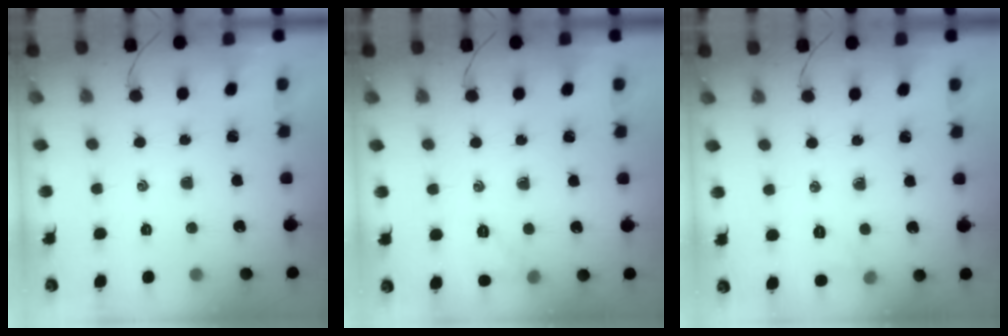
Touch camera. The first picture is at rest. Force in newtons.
{"total": 6.1, "press": 5.9, "slide": 1.4}
{"total": 5.1, "press": 4.9, "slide": 1.4}